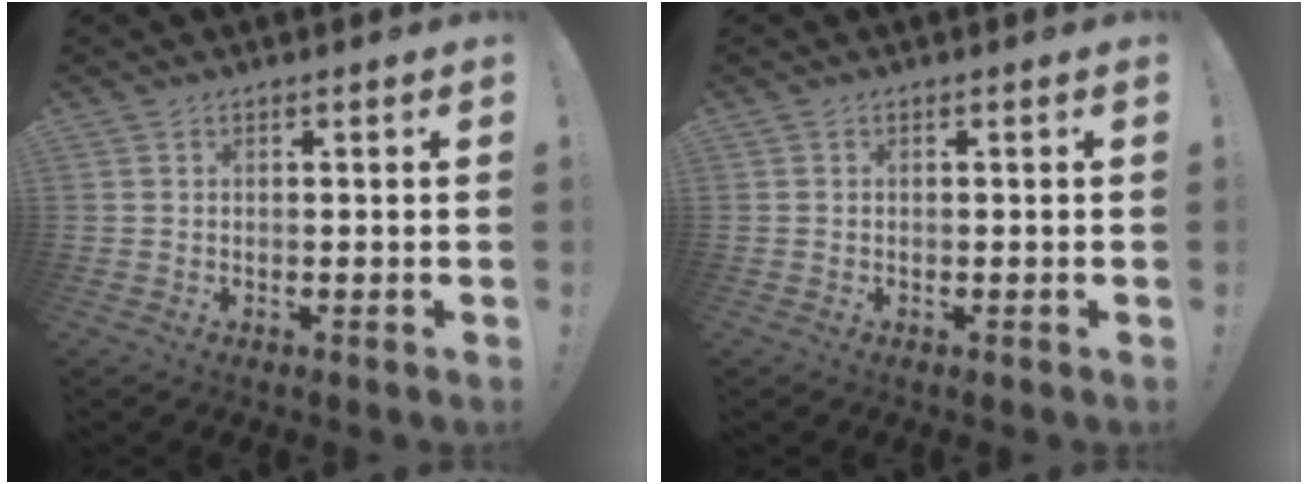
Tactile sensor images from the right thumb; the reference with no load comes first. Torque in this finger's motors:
{"motor_torque": [-0.03, -0.01, -0.03, 0.01, -0.03]}